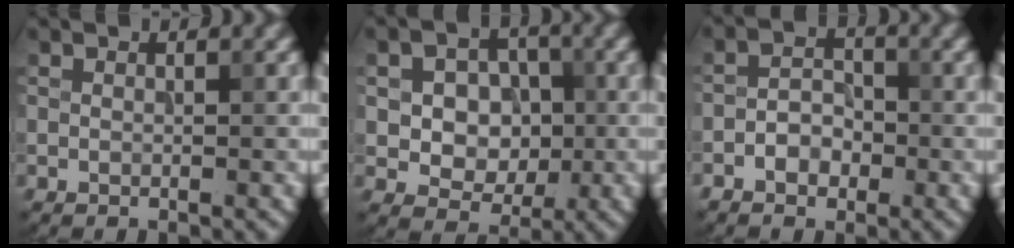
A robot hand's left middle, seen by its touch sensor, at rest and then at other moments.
{"total": 6.1, "force": [0.1, 5.0, 3.6], "torque": [-0.045, 0.014, -0.011]}
{"total": 2.5, "force": [-1.2, 1.7, 1.4], "torque": [-0.022, 0.007, -0.024]}